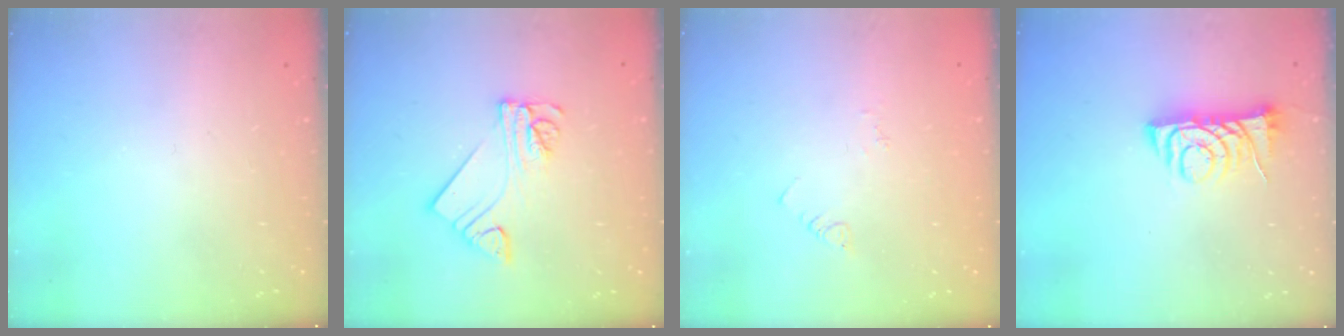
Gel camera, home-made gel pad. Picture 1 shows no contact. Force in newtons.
{"total": 9.7, "press": 9.7, "slide": 0.9}
{"total": 2.5, "press": 2.5, "slide": 0.4}
{"total": 7.6, "press": 7.5, "slide": 1.0}